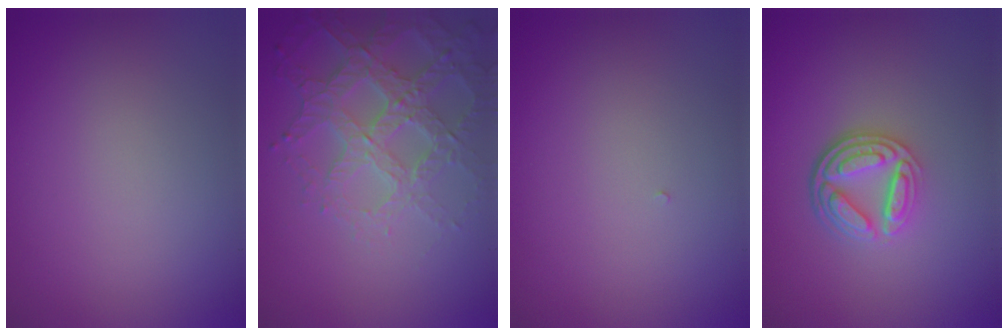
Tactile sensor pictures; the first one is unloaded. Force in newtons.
{"total": 5.7, "press": 4.6, "slide": 3.4}
{"total": 0.0}
{"total": 4.5, "press": 3.3, "slide": 3.0}